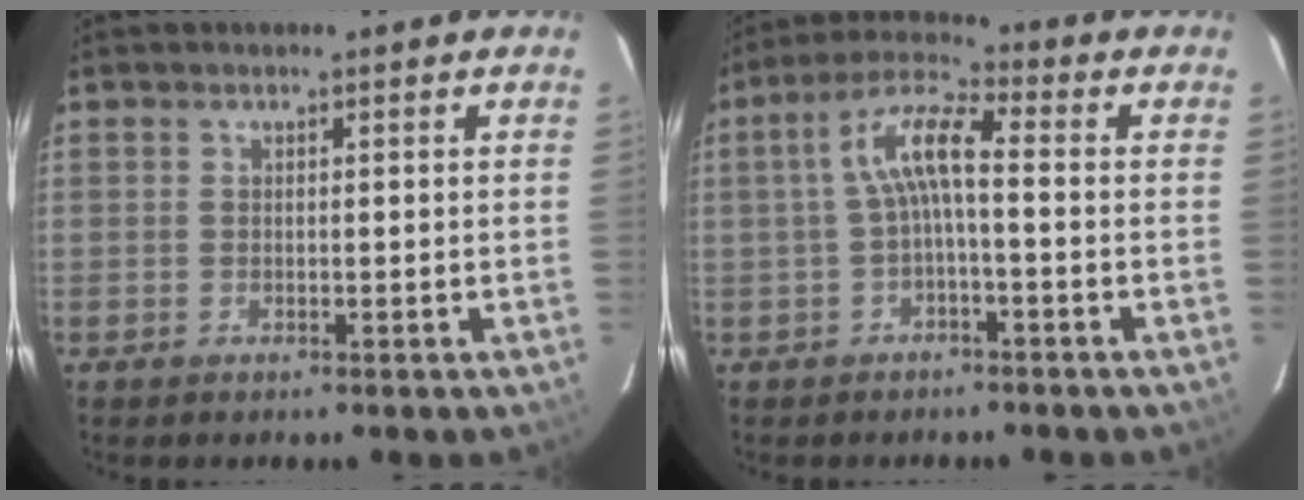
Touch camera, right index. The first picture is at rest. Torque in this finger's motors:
{"motor_torque": [0.28, 0.01, 0.36, 0.11]}